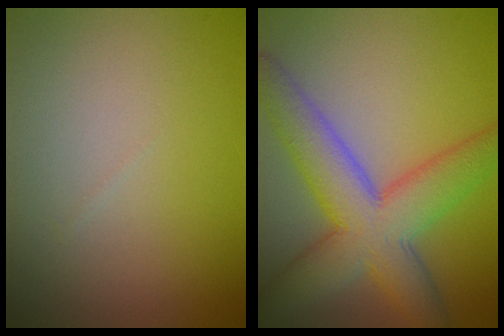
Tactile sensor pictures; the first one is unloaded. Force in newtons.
{"total": 8.4, "press": 8.4, "slide": 0.4}